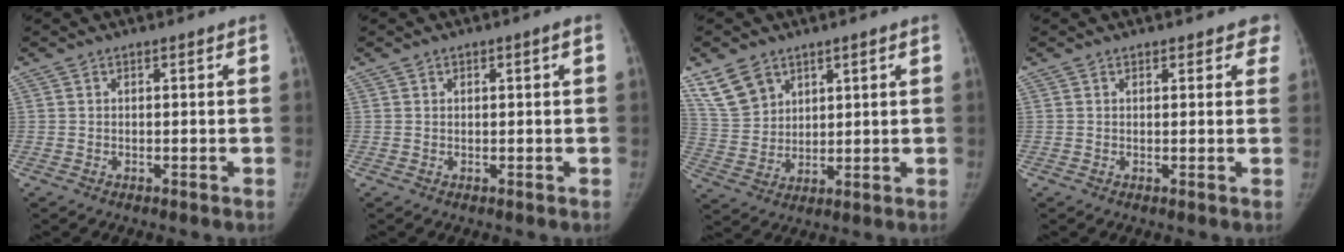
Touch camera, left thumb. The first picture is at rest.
{"total": 0.7, "force": [0.2, 0.5, 0.5], "torque": [-0.002, 0.001, 0.002]}
{"total": 8.3, "force": [5.3, 5.7, 2.7], "torque": [-0.036, -0.019, 0.116]}
{"total": 3.0, "force": [2.3, 1.6, 1.1], "torque": [0.025, -0.004, 0.016]}